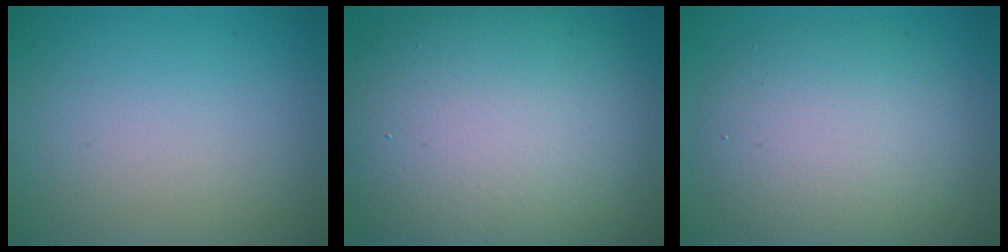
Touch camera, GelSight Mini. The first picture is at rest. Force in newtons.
{"total": 14.7, "press": 14.7, "slide": 0.9}
{"total": 7.1, "press": 7.1, "slide": 0.1}